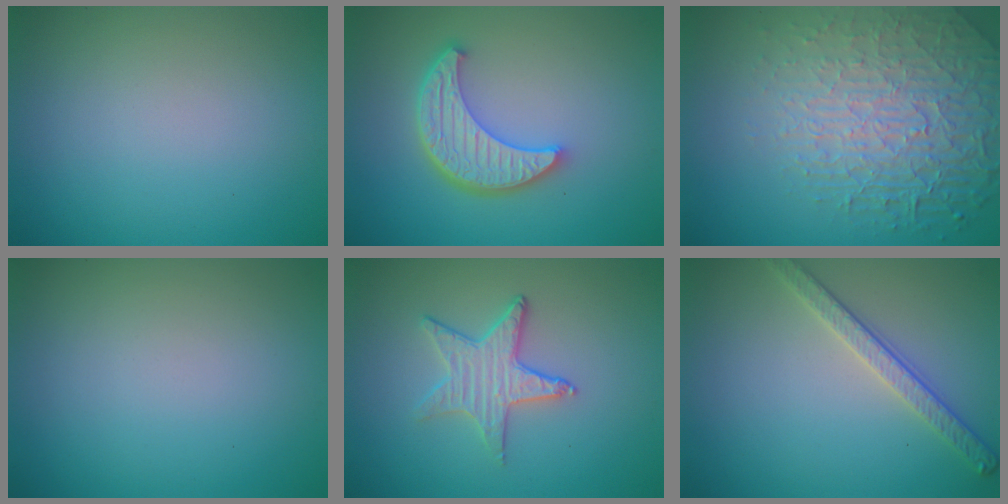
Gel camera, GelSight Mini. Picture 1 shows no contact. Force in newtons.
{"total": 5.5, "press": 4.2, "slide": 3.6}
{"total": 8.3, "press": 5.7, "slide": 6.1}
{"total": 0.0}
{"total": 3.1, "press": 2.9, "slide": 1.1}
{"total": 2.8, "press": 2.7, "slide": 0.8}